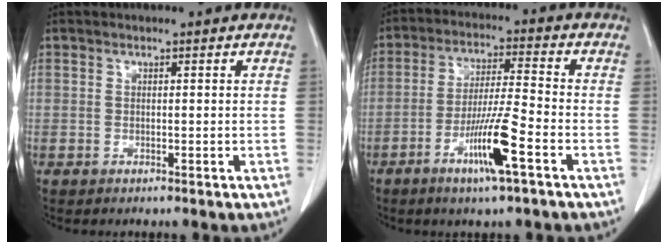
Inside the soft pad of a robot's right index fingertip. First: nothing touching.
{"total": 9.5, "force": [-4.4, -0.2, 8.4], "torque": [-0.157, -0.012, -0.083]}